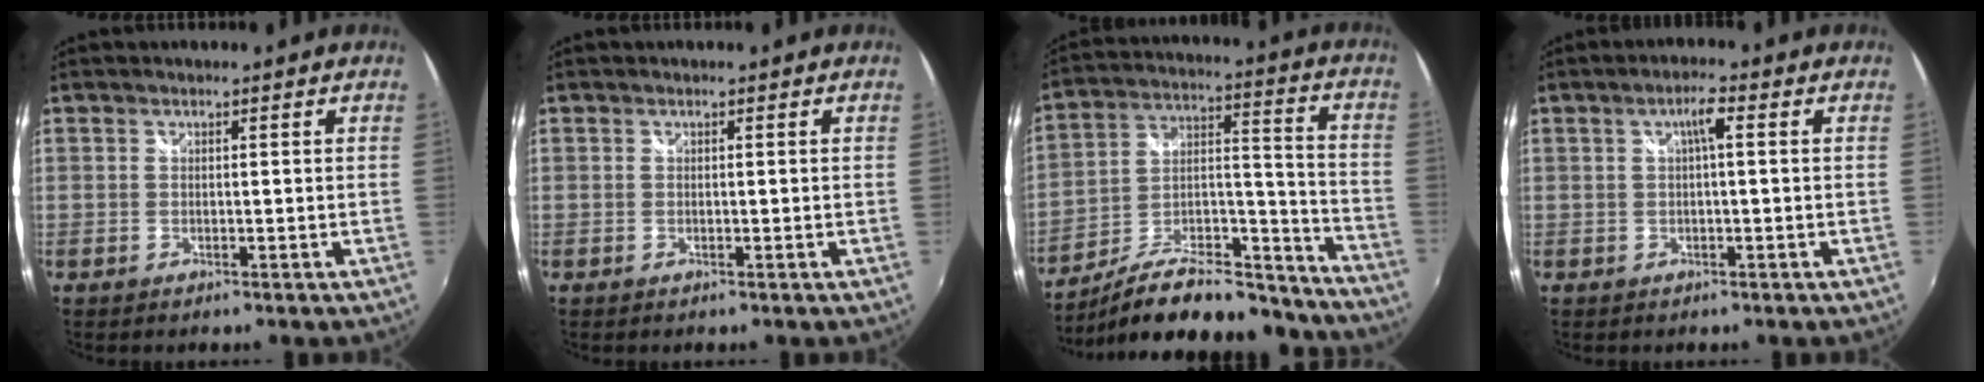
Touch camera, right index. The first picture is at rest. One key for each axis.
{"total": 0.0}
{"total": 25.8, "fx": -20.8, "fy": 8.4, "fz": 12.9, "tx": -0.206, "ty": 0.022, "tz": -0.295}
{"total": 2.9, "fx": 0.5, "fy": 0.2, "fz": 2.9, "tx": -0.052, "ty": 0.009, "tz": 0.008}